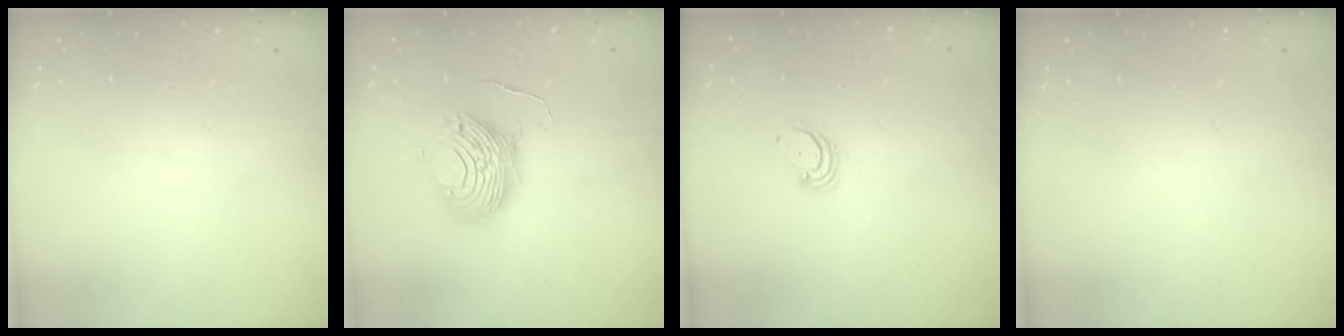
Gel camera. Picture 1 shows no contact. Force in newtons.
{"total": 12.5, "press": 12.4, "slide": 1.4}
{"total": 2.8, "press": 2.8, "slide": 0.2}
{"total": 0.0}